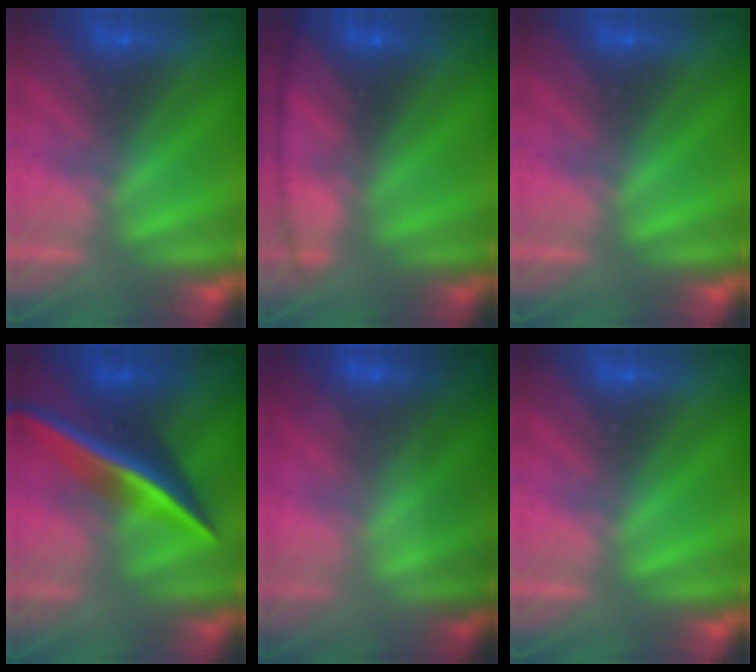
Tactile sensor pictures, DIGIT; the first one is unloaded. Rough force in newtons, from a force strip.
{"total": 10.9}
{"total": 0.0}
{"total": 2.7}
{"total": 1.6}
{"total": 0.0}